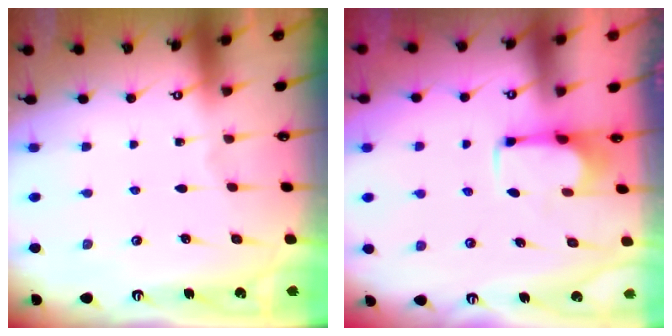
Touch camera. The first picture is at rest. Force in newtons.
{"total": 2.5, "press": 2.4, "slide": 0.9}